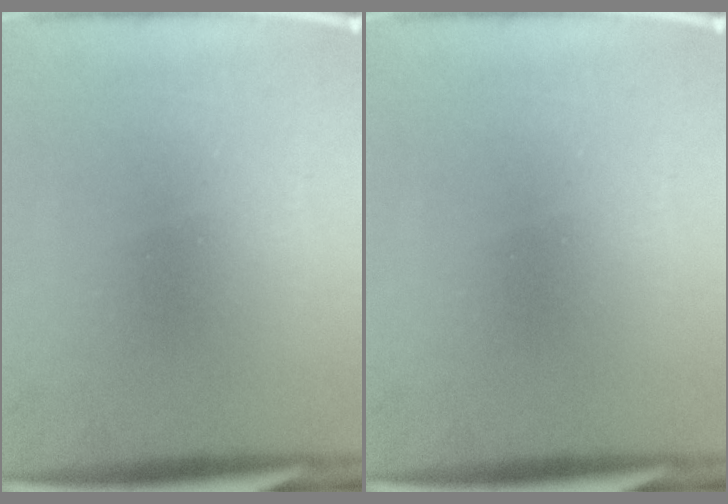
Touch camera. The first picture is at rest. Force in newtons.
{"total": 0.0}